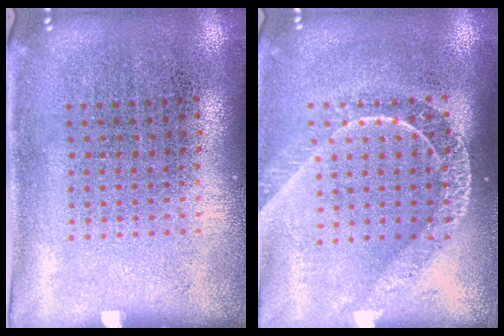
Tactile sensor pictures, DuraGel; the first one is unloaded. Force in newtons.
{"total": 1.8, "press": 1.5, "slide": 1.0}